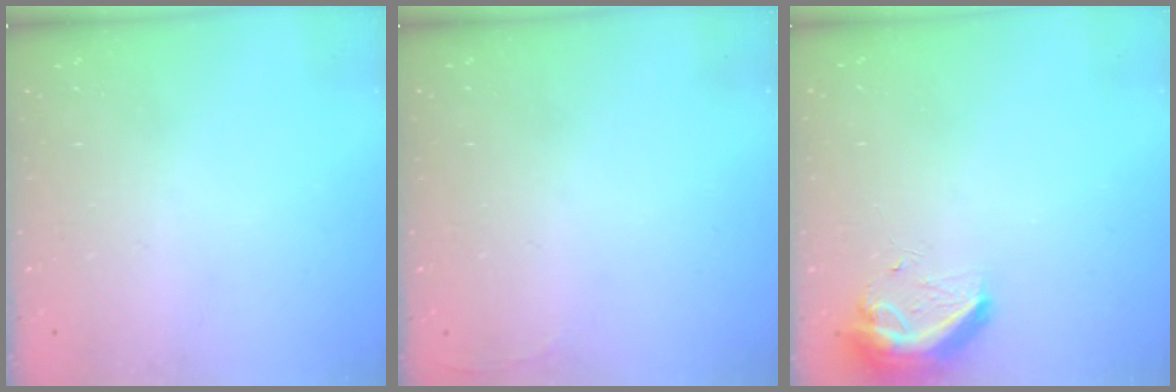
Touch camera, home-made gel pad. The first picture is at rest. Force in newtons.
{"total": 2.5, "press": 2.4, "slide": 0.9}
{"total": 9.2, "press": 9.1, "slide": 1.1}